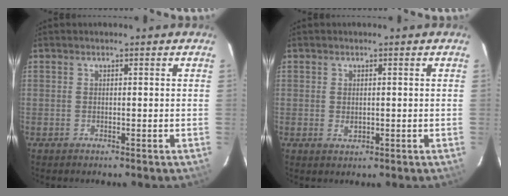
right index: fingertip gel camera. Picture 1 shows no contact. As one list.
[{"total": 1.6, "force": [0.0, 1.2, 1.2], "torque": [-0.020, -0.001, 0.002]}]